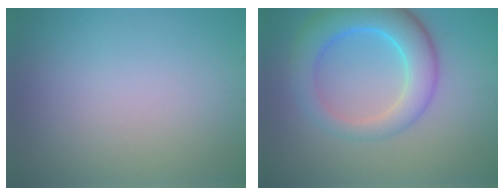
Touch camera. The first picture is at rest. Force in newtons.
{"total": 6.5, "press": 6.5, "slide": 0.1}